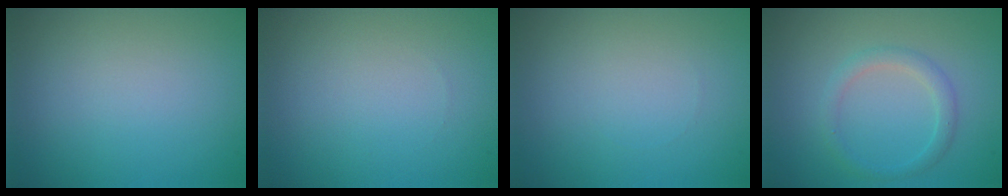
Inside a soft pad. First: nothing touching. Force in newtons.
{"total": 0.0}
{"total": 0.0}
{"total": 1.9, "press": 1.8, "slide": 0.1}